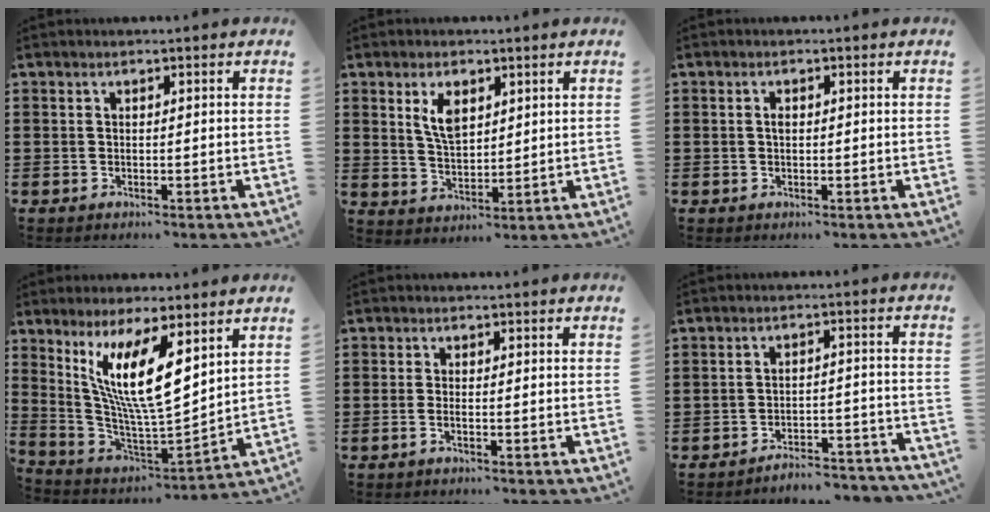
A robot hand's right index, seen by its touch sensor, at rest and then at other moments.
{"total": 5.3, "force": [2.5, 2.7, 3.9], "torque": [-0.078, 0.004, 0.042]}
{"total": 1.1, "force": [0.1, 0.6, 0.9], "torque": [-0.019, 0.002, 0.001]}
{"total": 11.7, "force": [5.3, 2.5, 10.2], "torque": [-0.219, -0.024, 0.093]}
{"total": 1.1, "force": [-0.6, 0.0, 0.8], "torque": [-0.015, -0.004, -0.011]}
{"total": 4.2, "force": [-4.2, 0.2, 0.6], "torque": [-0.014, 0.003, -0.088]}